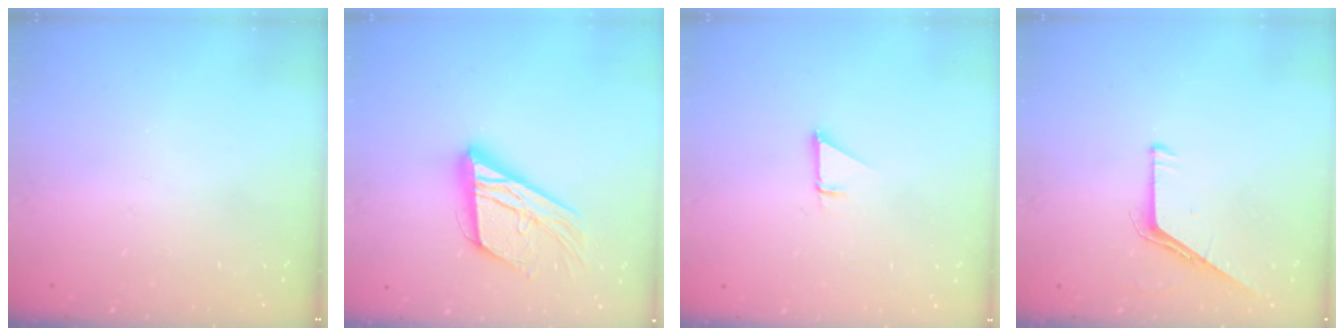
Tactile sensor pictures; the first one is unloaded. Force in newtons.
{"total": 17.5, "press": 17.4, "slide": 1.4}
{"total": 0.9, "press": 0.9, "slide": 0.1}
{"total": 5.3, "press": 5.3, "slide": 0.5}